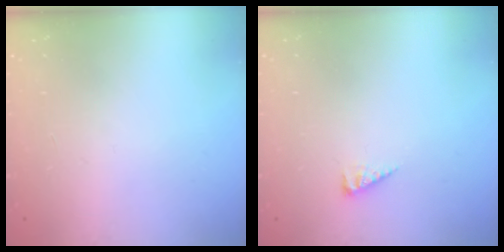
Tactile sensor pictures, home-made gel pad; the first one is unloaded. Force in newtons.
{"total": 3.0, "press": 2.9, "slide": 0.4}